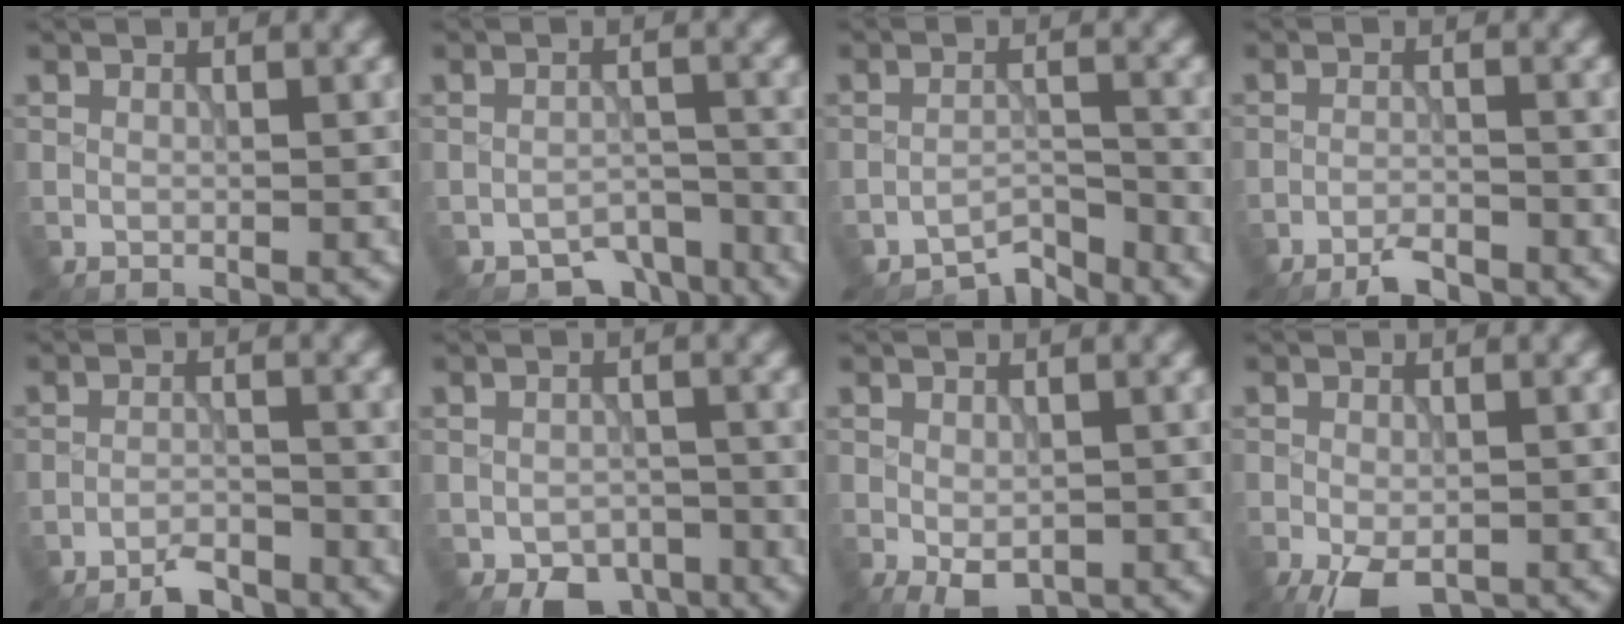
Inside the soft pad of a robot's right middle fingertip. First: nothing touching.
{"total": 4.0, "force": [-3.5, 1.6, 1.1], "torque": [-0.007, -0.009, -0.051]}
{"total": 3.1, "force": [-3.1, 0.4, 0.3], "torque": [0.004, 0.003, -0.058]}
{"total": 2.7, "force": [-2.4, 0.4, 1.2], "torque": [-0.020, -0.004, -0.050]}
{"total": 3.3, "force": [-3.0, 0.6, 1.2], "torque": [-0.016, -0.003, -0.059]}
{"total": 3.9, "force": [-2.8, 2.3, 1.5], "torque": [-0.015, -0.015, -0.039]}
{"total": 2.6, "force": [-1.1, 1.4, 1.9], "torque": [-0.032, -0.012, -0.015]}
{"total": 4.9, "force": [-2.9, 2.2, 3.3], "torque": [-0.057, -0.017, -0.046]}